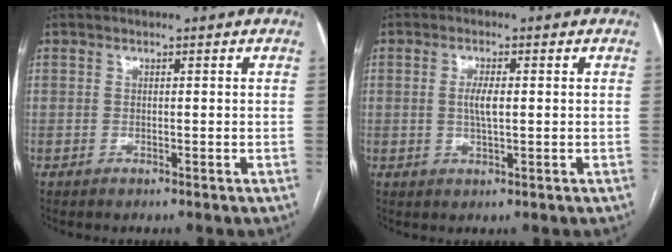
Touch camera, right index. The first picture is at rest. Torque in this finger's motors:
{"motor_torque": [0.66, 0.05, 0.39, 0.11]}